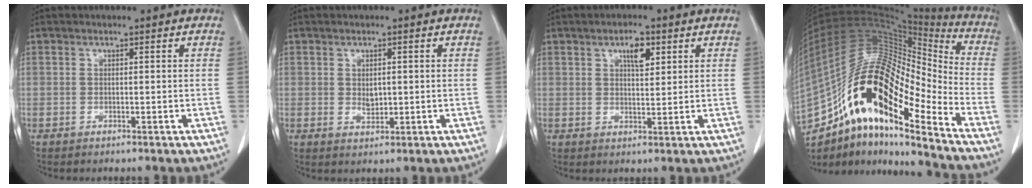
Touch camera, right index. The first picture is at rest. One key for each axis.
{"total": 0.8, "fx": 0.0, "fy": 0.3, "fz": 0.7, "tx": -0.014, "ty": -0.002, "tz": 0.003}
{"total": 4.0, "fx": 2.0, "fy": 1.5, "fz": 3.2, "tx": -0.053, "ty": 0.000, "tz": 0.033}
{"total": 25.1, "fx": -14.5, "fy": 6.6, "fz": 19.4, "tx": -0.381, "ty": 0.021, "tz": -0.254}